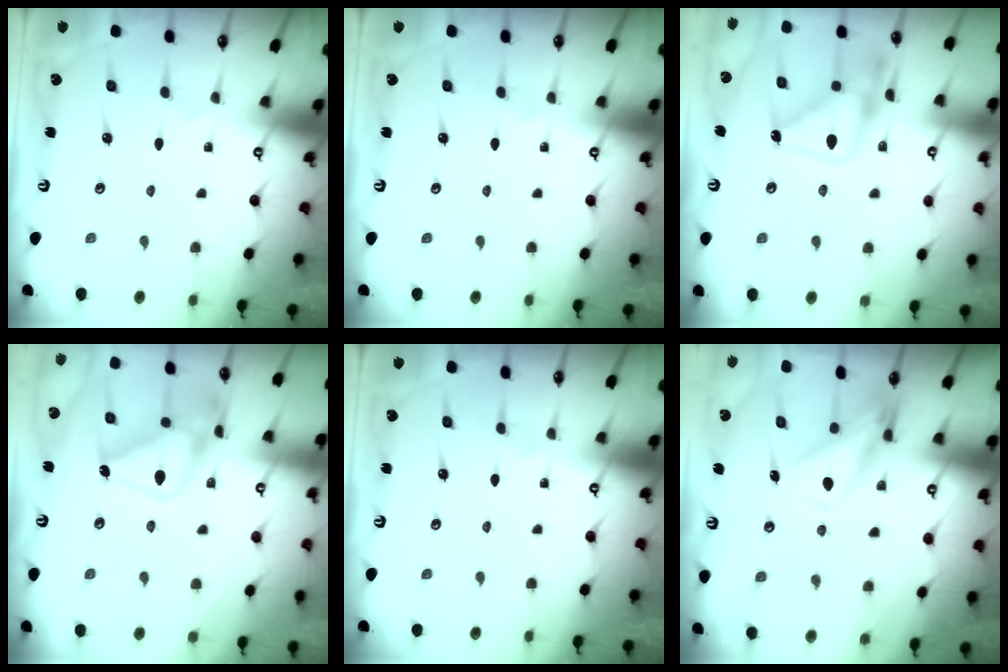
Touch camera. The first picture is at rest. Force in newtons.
{"total": 0.0}
{"total": 17.7, "press": 17.6, "slide": 1.1}
{"total": 17.2, "press": 17.2, "slide": 1.1}
{"total": 0.0}
{"total": 8.8, "press": 8.7, "slide": 0.9}